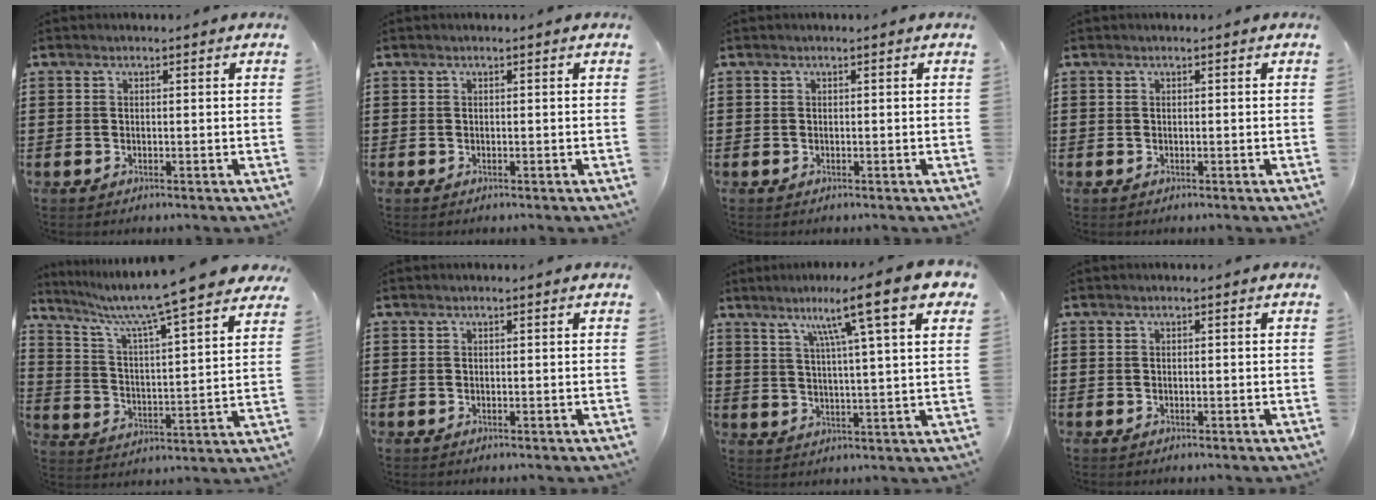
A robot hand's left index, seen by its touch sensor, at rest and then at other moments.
{"total": 0.0}
{"total": 0.0}
{"total": 0.0}
{"total": 8.7, "force": [7.5, -0.9, 4.4], "torque": [-0.107, -0.063, 0.117]}
{"total": 0.0}
{"total": 12.5, "force": [7.6, 0.3, 9.9], "torque": [-0.178, -0.021, 0.113]}
{"total": 0.0}